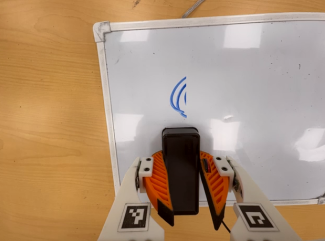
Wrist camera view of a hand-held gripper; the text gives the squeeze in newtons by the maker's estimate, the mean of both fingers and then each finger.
{"total": 13.8, "left": 12.4, "right": 15.2}